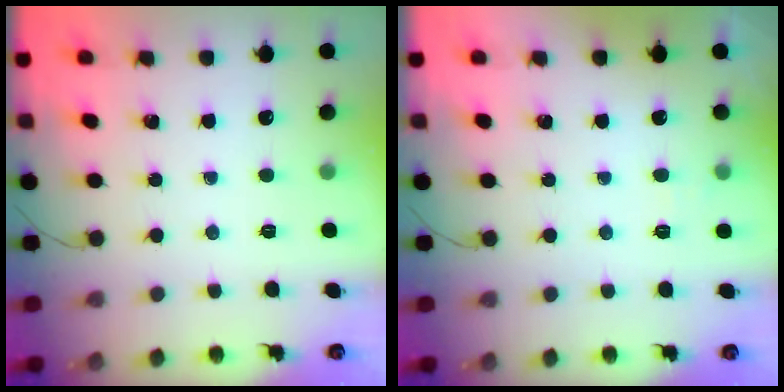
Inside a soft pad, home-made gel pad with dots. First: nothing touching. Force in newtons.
{"total": 2.6, "press": 2.1, "slide": 1.5}